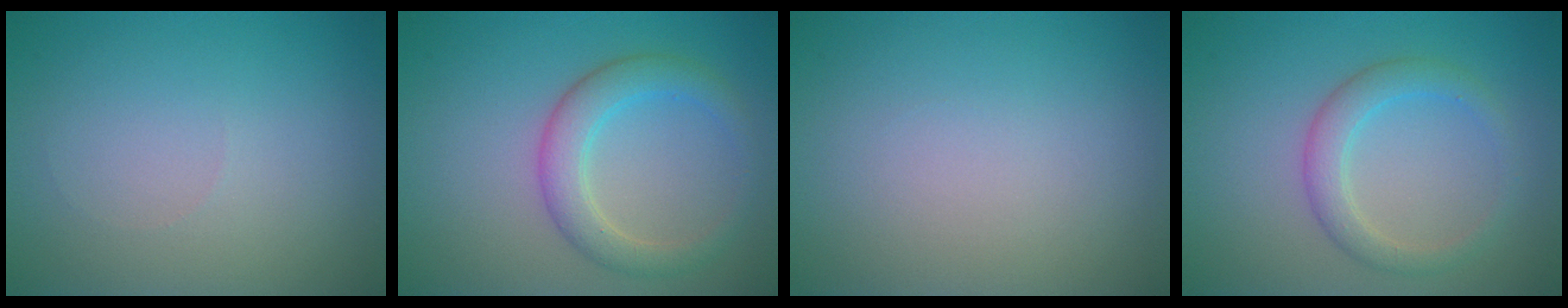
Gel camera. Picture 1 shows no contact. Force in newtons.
{"total": 3.7, "press": 3.7, "slide": 0.1}
{"total": 0.0}
{"total": 2.8, "press": 2.8, "slide": 0.2}